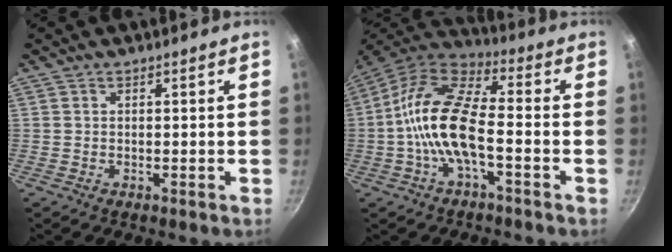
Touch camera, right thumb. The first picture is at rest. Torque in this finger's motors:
{"motor_torque": [-0.21, 0.99, 1.38, -0.42, 0.29]}